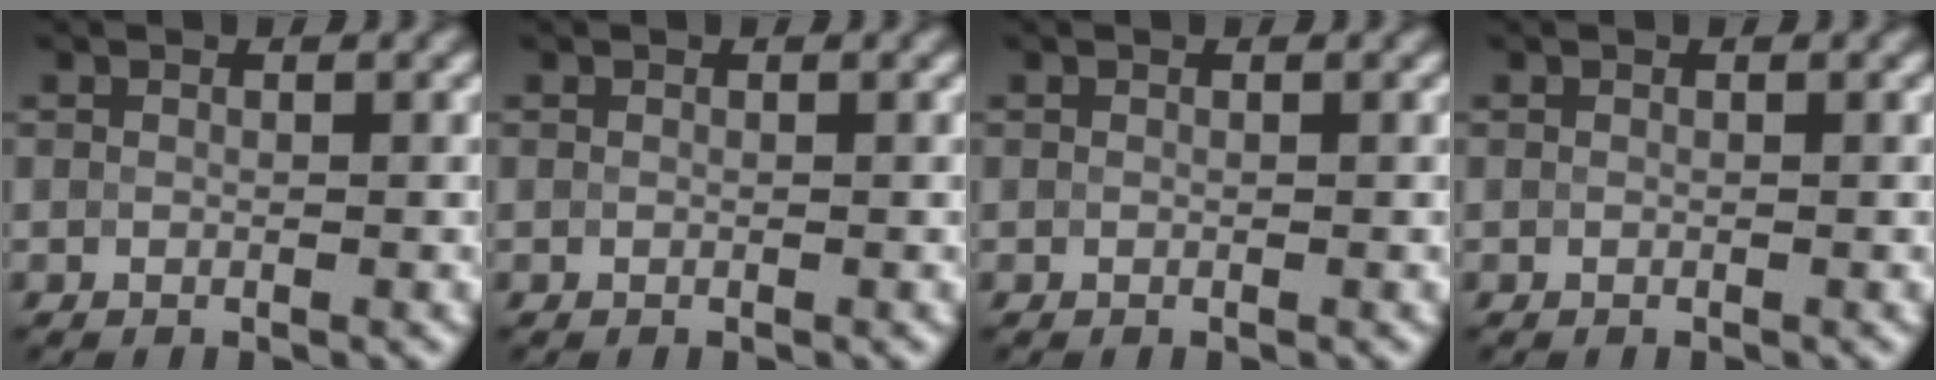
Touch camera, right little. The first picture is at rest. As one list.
[{"total": 0.0}, {"total": 0.0}, {"total": 0.0}]